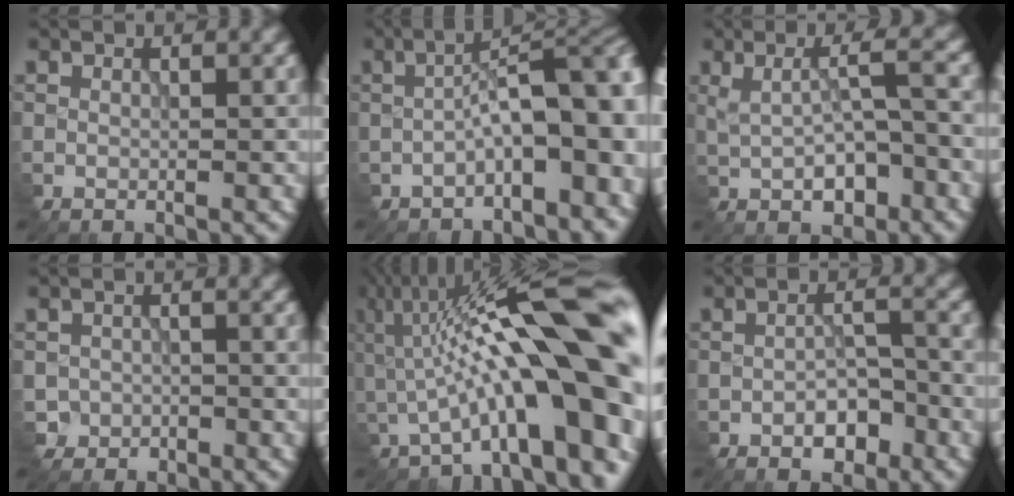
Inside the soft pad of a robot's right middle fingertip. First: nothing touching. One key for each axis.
{"total": 9.5, "fx": -1.9, "fy": 3.6, "fz": 8.6, "tx": -0.122, "ty": 0.016, "tz": -0.029}
{"total": 4.4, "fx": 0.0, "fy": 1.4, "fz": 4.2, "tx": -0.067, "ty": 0.006, "tz": 0.003}
{"total": 1.7, "fx": -1.0, "fy": 1.3, "fz": -0.3, "tx": 0.005, "ty": 0.000, "tz": -0.014}
{"total": 17.4, "fx": 1.2, "fy": 5.0, "fz": 16.6, "tx": -0.237, "ty": 0.041, "tz": 0.027}
{"total": 3.1, "fx": -1.8, "fy": 1.4, "fz": 2.1, "tx": -0.035, "ty": 0.003, "tz": -0.029}